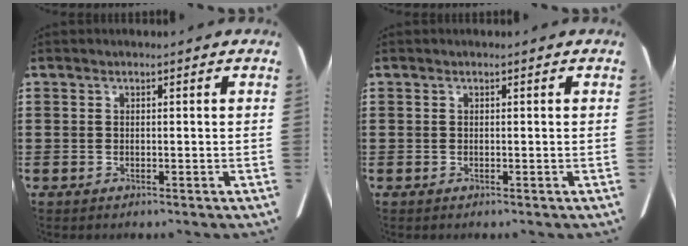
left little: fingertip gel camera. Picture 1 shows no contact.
{"total": 0.0}